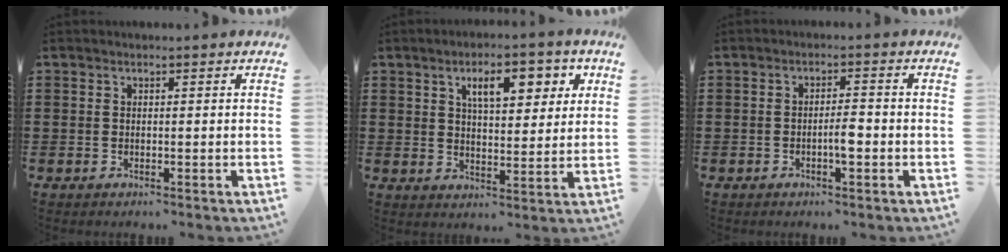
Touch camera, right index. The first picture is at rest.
{"total": 8.0, "force": [3.8, 3.2, 6.3], "torque": [-0.094, -0.003, 0.056]}
{"total": 3.1, "force": [-1.0, 0.7, 2.9], "torque": [-0.059, 0.001, -0.020]}